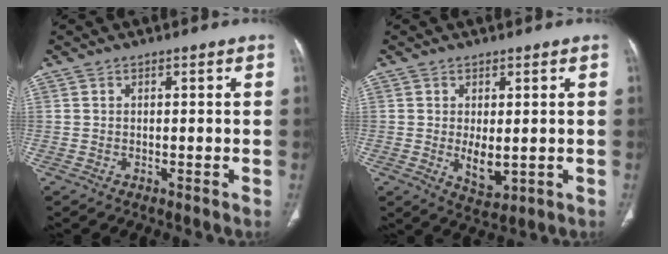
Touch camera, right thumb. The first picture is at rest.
{"total": 4.6, "force": [-0.2, 2.4, 4.0], "torque": [-0.057, -0.013, 0.011]}